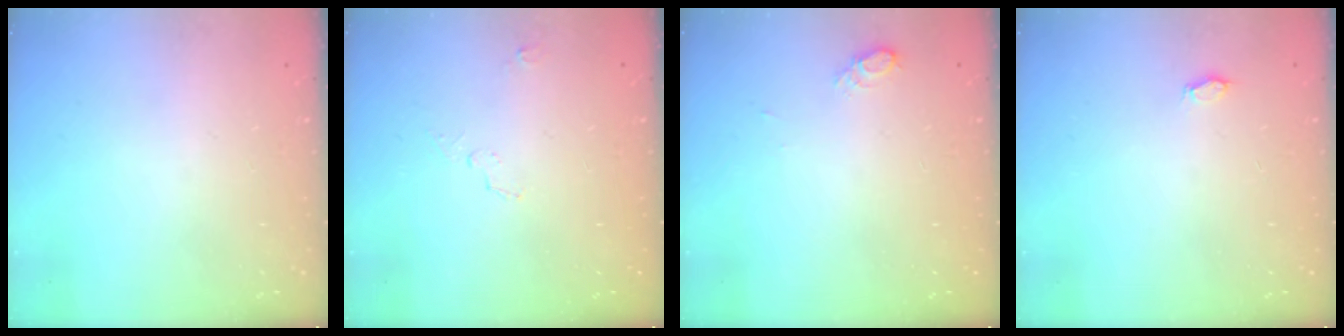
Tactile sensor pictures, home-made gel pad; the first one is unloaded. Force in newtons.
{"total": 4.3, "press": 3.9, "slide": 1.8}
{"total": 5.7, "press": 5.4, "slide": 1.9}
{"total": 2.9, "press": 2.7, "slide": 1.2}